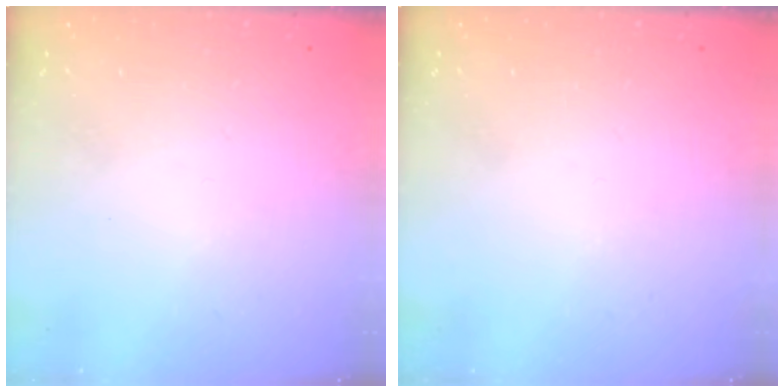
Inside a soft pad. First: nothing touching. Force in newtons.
{"total": 0.0}